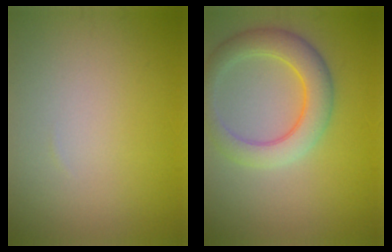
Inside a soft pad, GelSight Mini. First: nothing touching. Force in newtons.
{"total": 5.2, "press": 5.2, "slide": 0.3}